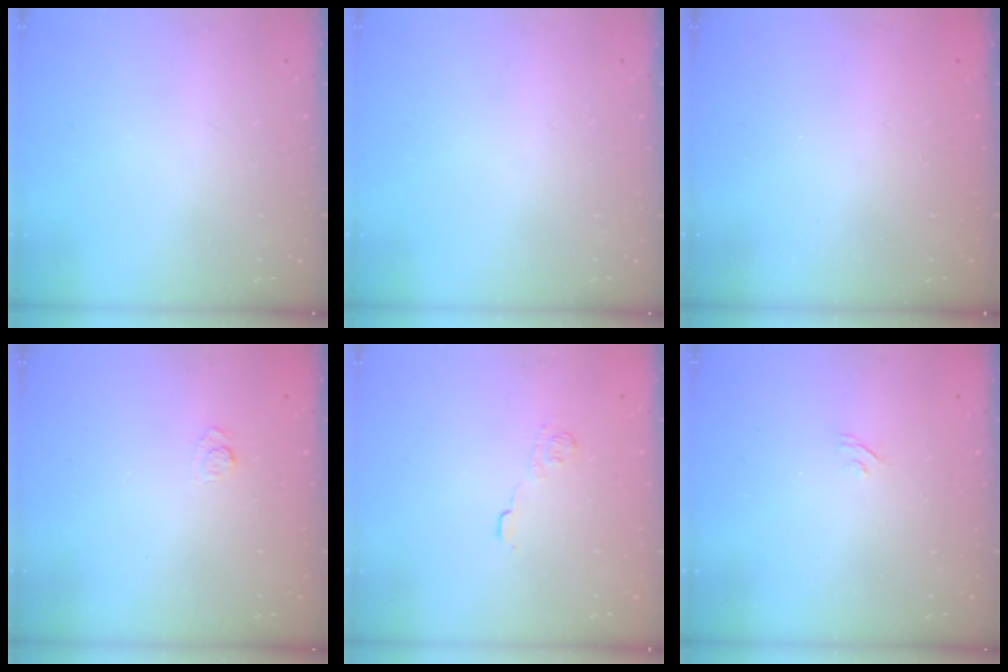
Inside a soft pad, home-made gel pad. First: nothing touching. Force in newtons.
{"total": 0.0}
{"total": 2.3, "press": 2.2, "slide": 0.7}
{"total": 2.2, "press": 1.8, "slide": 1.3}
{"total": 8.7, "press": 8.6, "slide": 1.3}
{"total": 2.2, "press": 1.9, "slide": 1.1}